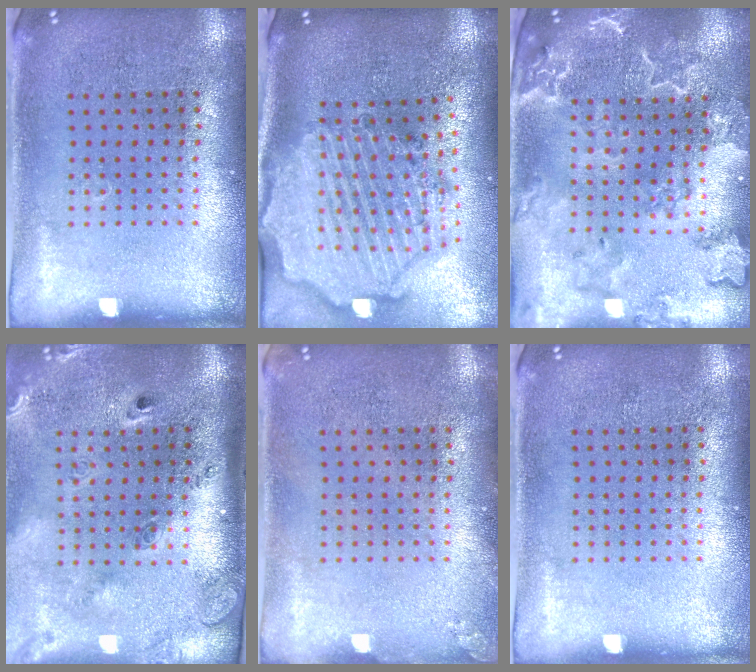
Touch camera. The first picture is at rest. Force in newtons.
{"total": 3.6, "press": 3.0, "slide": 2.0}
{"total": 2.9, "press": 2.7, "slide": 1.1}
{"total": 2.8, "press": 1.9, "slide": 2.0}
{"total": 0.8, "press": 0.8, "slide": 0.1}
{"total": 0.0}